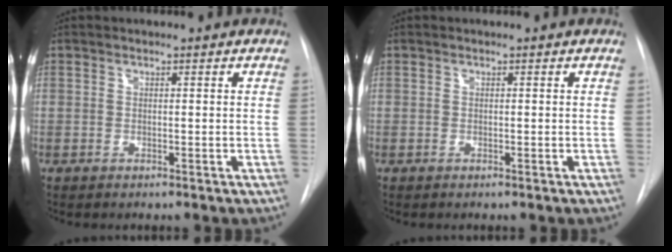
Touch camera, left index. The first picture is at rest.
{"total": 0.0}